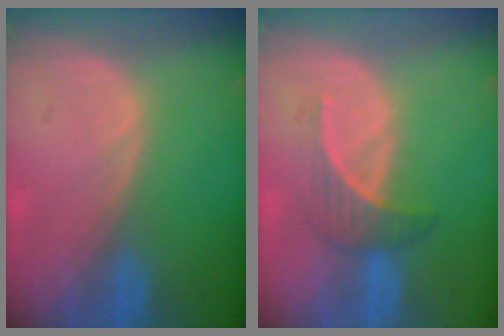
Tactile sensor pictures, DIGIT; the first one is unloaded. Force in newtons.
{"total": 3.6, "press": 3.5, "slide": 0.9}